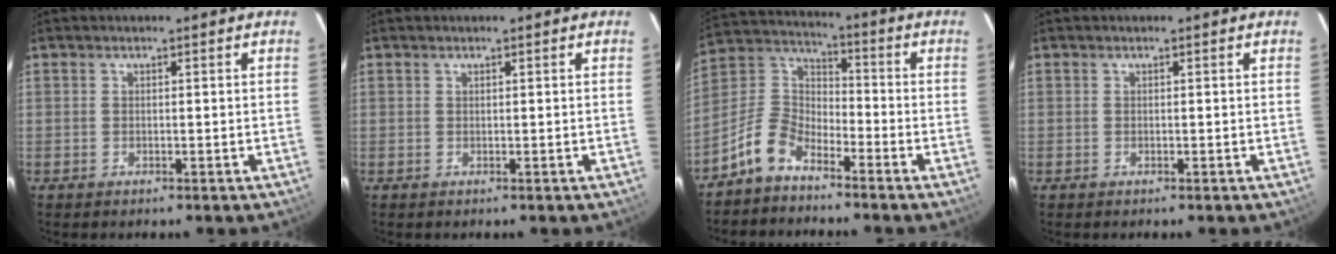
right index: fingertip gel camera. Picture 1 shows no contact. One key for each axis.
{"total": 0.0}
{"total": 7.8, "fx": -5.5, "fy": 3.9, "fz": 3.8, "tx": -0.095, "ty": 0.026, "tz": -0.120}
{"total": 0.0}